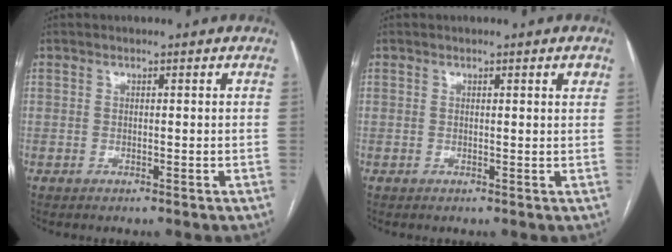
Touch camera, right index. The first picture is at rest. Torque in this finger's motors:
{"motor_torque": [0.18, 0.10, 0.03, 0.01]}